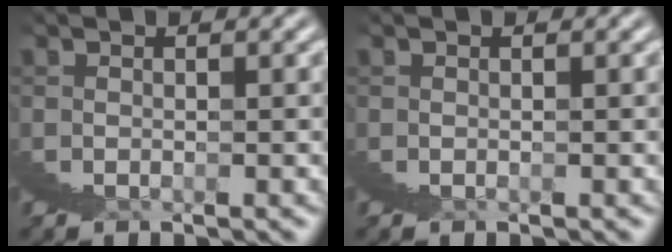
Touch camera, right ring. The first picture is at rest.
{"total": 0.0}